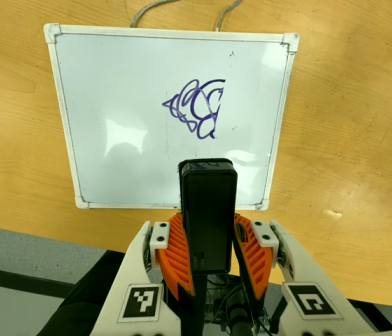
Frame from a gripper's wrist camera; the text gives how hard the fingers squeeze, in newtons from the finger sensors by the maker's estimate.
{"total": 9.5, "left": 8.2, "right": 10.9}